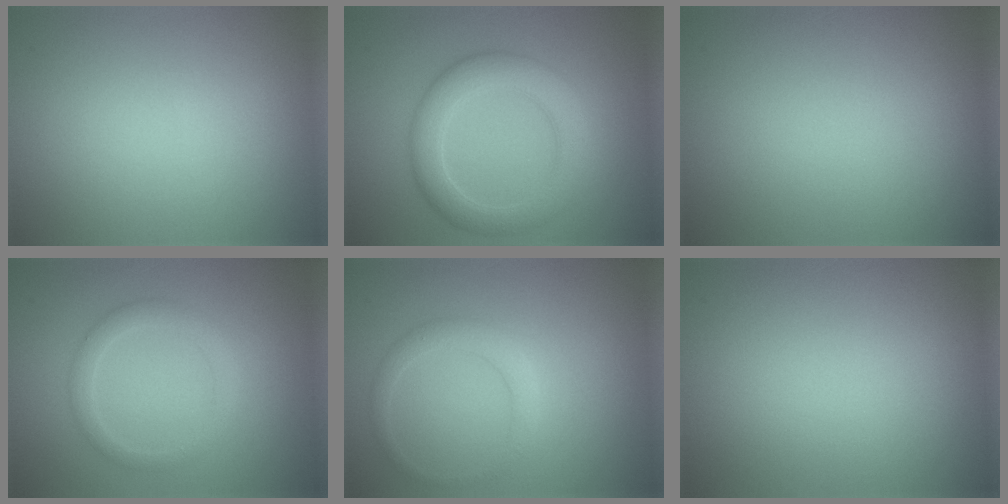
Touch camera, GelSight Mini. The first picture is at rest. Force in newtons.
{"total": 4.5, "press": 4.5, "slide": 0.1}
{"total": 0.0}
{"total": 2.1, "press": 2.1, "slide": 0.1}
{"total": 1.9, "press": 1.9, "slide": 0.1}
{"total": 0.0}